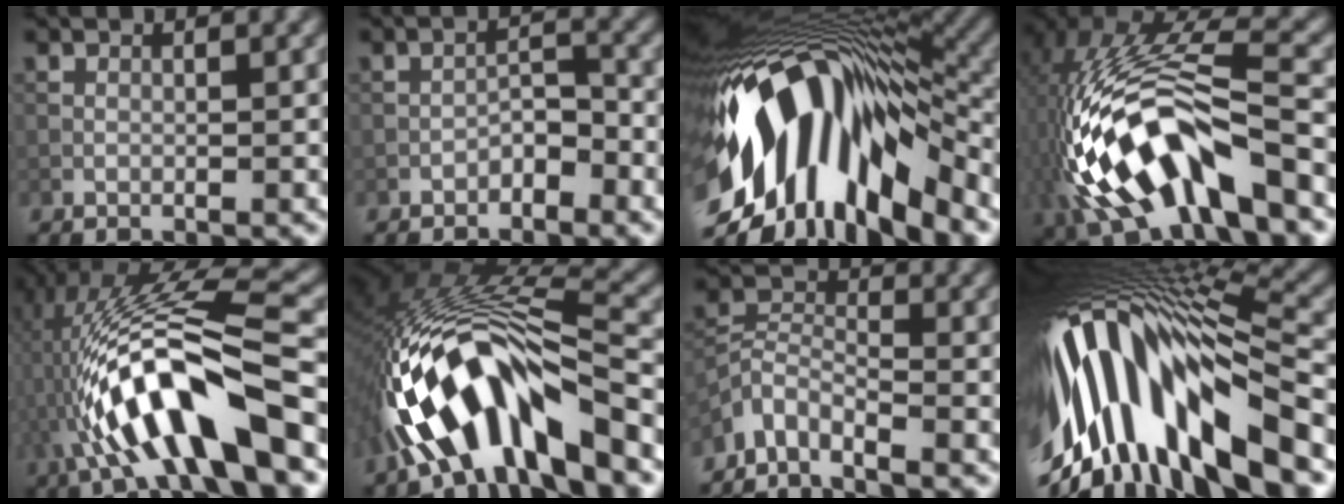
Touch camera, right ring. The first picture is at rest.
{"total": 1.7, "force": [-1.2, 0.8, 0.9], "torque": [-0.008, 0.013, -0.022]}
{"total": 15.9, "force": [-4.3, 7.7, 13.2], "torque": [-0.226, 0.007, -0.074]}
{"total": 13.0, "force": [-4.9, 5.4, 10.8], "torque": [-0.217, 0.008, -0.084]}
{"total": 12.7, "force": [-4.0, 3.4, 11.6], "torque": [-0.211, 0.017, -0.062]}
{"total": 11.8, "force": [-5.8, 4.3, 9.4], "torque": [-0.169, 0.010, -0.099]}
{"total": 3.0, "force": [-2.8, 1.0, 0.6], "torque": [-0.010, 0.004, -0.069]}
{"total": 15.9, "force": [-3.6, 6.5, 14.0], "torque": [-0.256, 0.011, -0.050]}